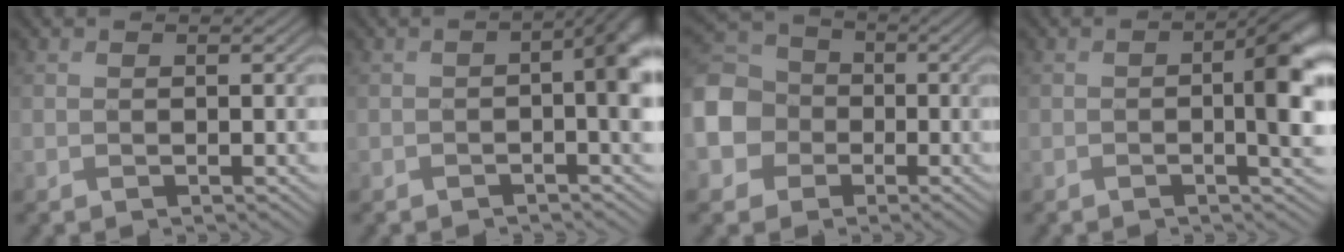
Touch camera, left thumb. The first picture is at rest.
{"total": 4.7, "force": [-0.6, 1.6, 4.4], "torque": [-0.055, -0.001, -0.012]}
{"total": 11.2, "force": [-2.7, 9.9, 4.5], "torque": [-0.162, -0.023, -0.083]}
{"total": 5.7, "force": [-0.3, 1.9, 5.4], "torque": [-0.071, -0.003, -0.006]}